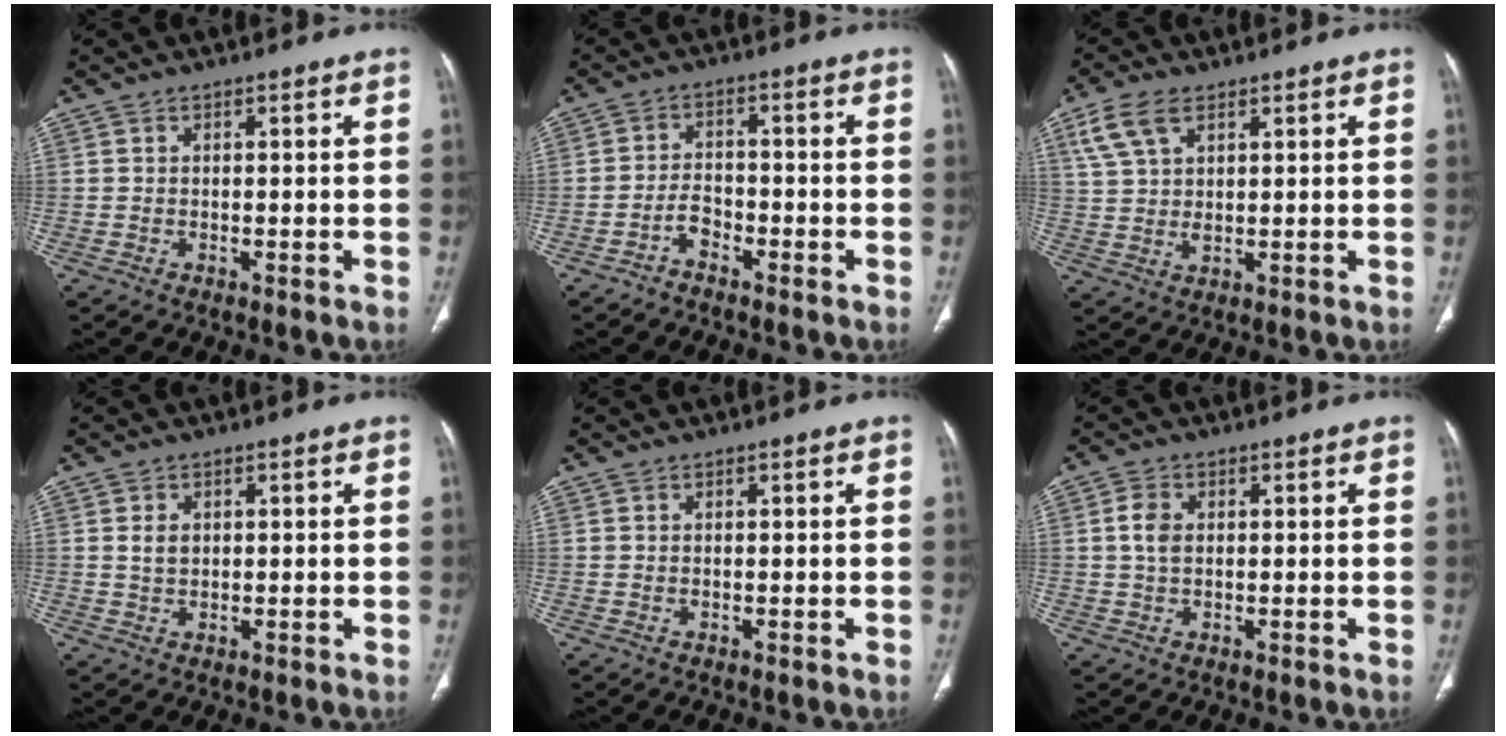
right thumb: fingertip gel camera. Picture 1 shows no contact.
{"total": 3.4, "force": [-2.5, 1.7, 1.5], "torque": [-0.024, 0.023, -0.046]}
{"total": 7.6, "force": [3.7, 4.0, 5.2], "torque": [-0.110, -0.004, 0.077]}
{"total": 2.4, "force": [0.6, 1.7, 1.5], "torque": [-0.018, -0.003, 0.015]}
{"total": 0.0}
{"total": 3.5, "force": [0.5, 2.4, 2.5], "torque": [-0.051, 0.005, 0.008]}